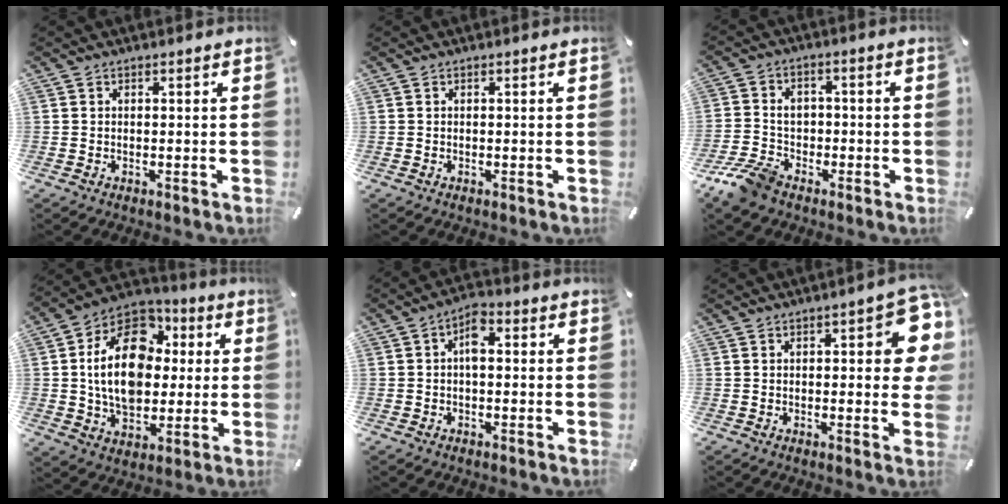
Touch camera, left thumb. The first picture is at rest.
{"total": 0.0}
{"total": 9.3, "force": [-4.6, 6.9, 4.3], "torque": [-0.097, 0.034, -0.084]}
{"total": 19.7, "force": [1.7, 14.3, 13.4], "torque": [-0.259, 0.010, 0.031]}
{"total": 4.9, "force": [0.3, 2.6, 4.1], "torque": [-0.065, 0.008, 0.001]}
{"total": 11.3, "force": [2.7, 4.6, 10.0], "torque": [-0.114, -0.017, 0.046]}